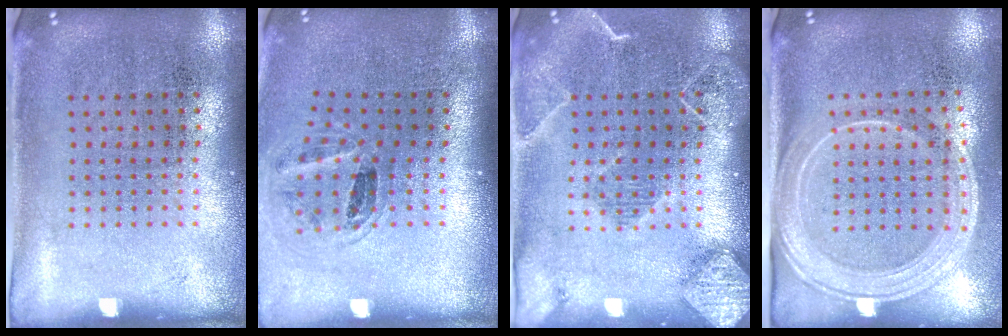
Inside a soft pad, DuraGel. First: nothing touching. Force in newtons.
{"total": 1.1, "press": 1.0, "slide": 0.5}
{"total": 2.3, "press": 2.0, "slide": 1.0}
{"total": 2.1, "press": 1.8, "slide": 1.1}